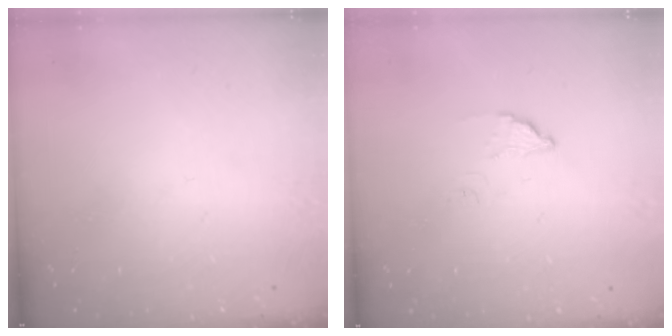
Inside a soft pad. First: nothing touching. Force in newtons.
{"total": 2.5, "press": 2.5, "slide": 0.1}